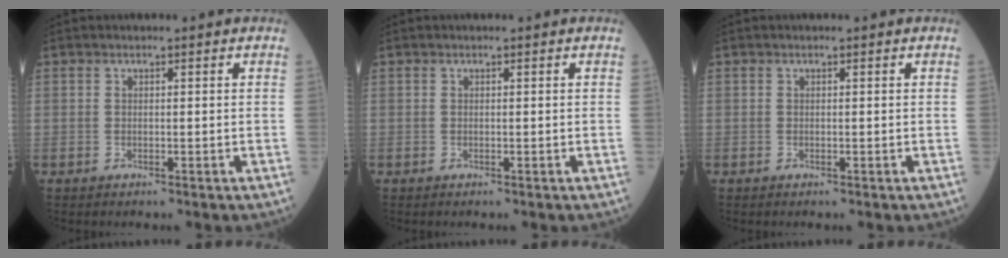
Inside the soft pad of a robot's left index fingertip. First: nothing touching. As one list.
[{"total": 0.0}, {"total": 0.0}]